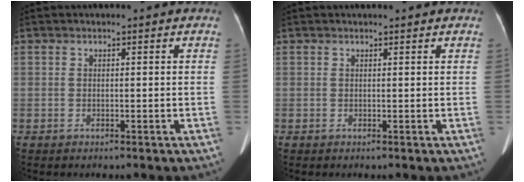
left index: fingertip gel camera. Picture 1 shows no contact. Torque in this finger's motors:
{"motor_torque": [-0.19, 0.14, -0.38, -0.06]}